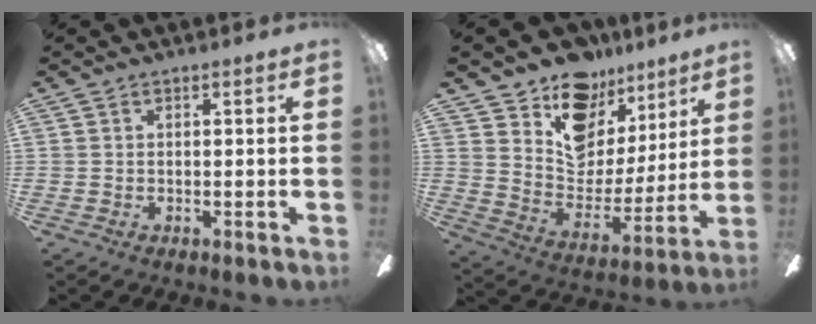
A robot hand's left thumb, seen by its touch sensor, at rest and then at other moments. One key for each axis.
{"total": 14.2, "fx": 10.5, "fy": 8.8, "fz": 3.7, "tx": -0.065, "ty": -0.084, "tz": 0.193}